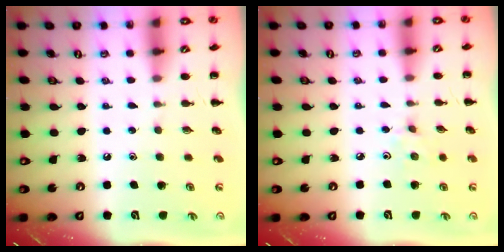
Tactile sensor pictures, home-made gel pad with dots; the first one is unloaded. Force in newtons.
{"total": 2.5, "press": 2.4, "slide": 0.9}